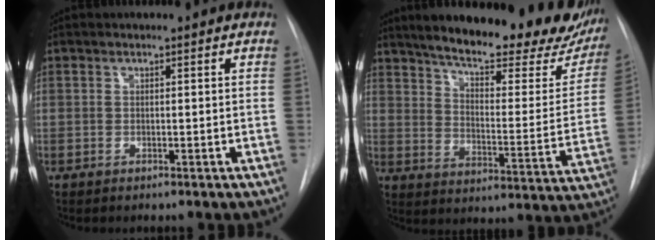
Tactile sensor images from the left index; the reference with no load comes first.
{"total": 26.8, "force": [21.2, 6.9, 14.8], "torque": [-0.216, -0.033, 0.265]}